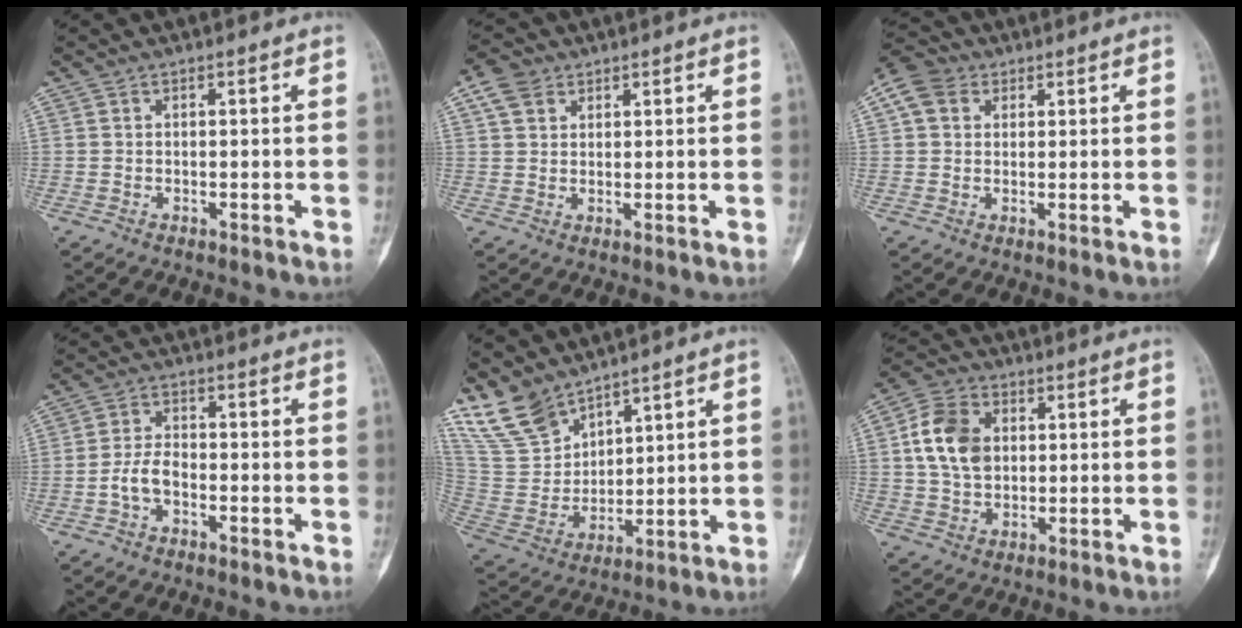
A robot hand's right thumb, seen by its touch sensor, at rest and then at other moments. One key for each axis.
{"total": 5.0, "fx": 2.6, "fy": 3.6, "fz": 2.2, "tx": -0.030, "ty": 0.000, "tz": 0.051}
{"total": 6.6, "fx": 2.5, "fy": 5.2, "fz": 3.2, "tx": -0.051, "ty": 0.013, "tz": 0.042}
{"total": 4.3, "fx": -1.8, "fy": 2.5, "fz": 3.1, "tx": -0.059, "ty": 0.020, "tz": -0.038}
{"total": 12.2, "fx": 10.0, "fy": 5.9, "fz": 3.9, "tx": -0.066, "ty": -0.054, "tz": 0.222}
{"total": 11.0, "fx": 1.7, "fy": 8.3, "fz": 7.0, "tx": -0.113, "ty": 0.007, "tz": 0.029}